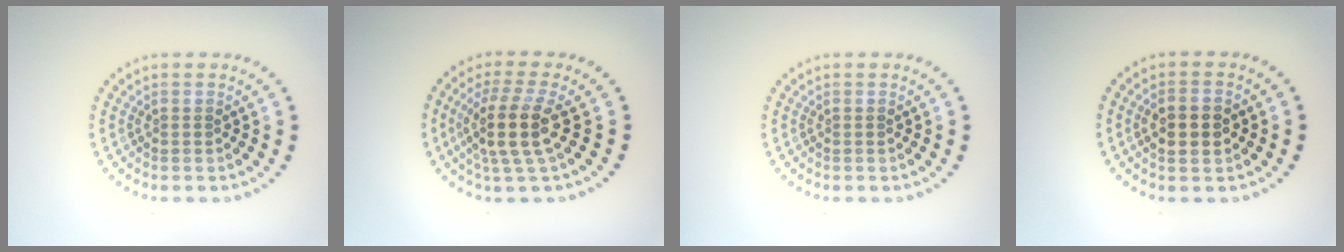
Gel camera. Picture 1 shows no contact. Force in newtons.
{"total": 4.2, "press": 3.4, "slide": 2.4}
{"total": 0.0}
{"total": 2.8, "press": 2.8, "slide": 0.2}